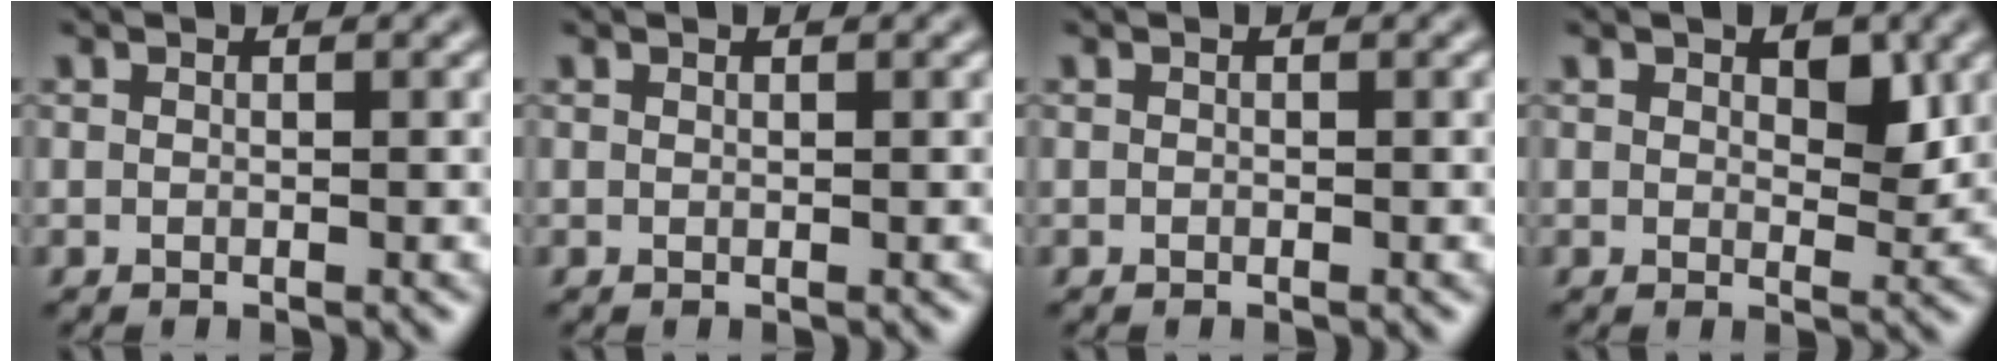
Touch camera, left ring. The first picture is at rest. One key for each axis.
{"total": 0.0}
{"total": 0.0}
{"total": 2.6, "fx": 1.0, "fy": 1.5, "fz": 1.9, "tx": -0.028, "ty": -0.005, "tz": 0.017}